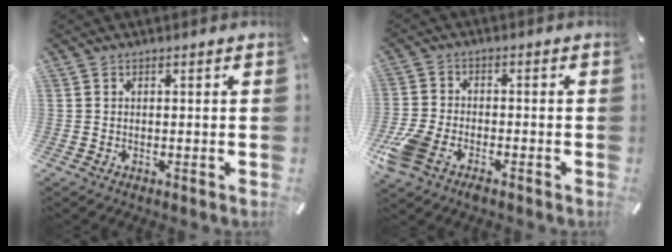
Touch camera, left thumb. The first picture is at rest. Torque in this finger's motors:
{"motor_torque": [0.17, 0.34, 0.71, 0.54, 0.23]}